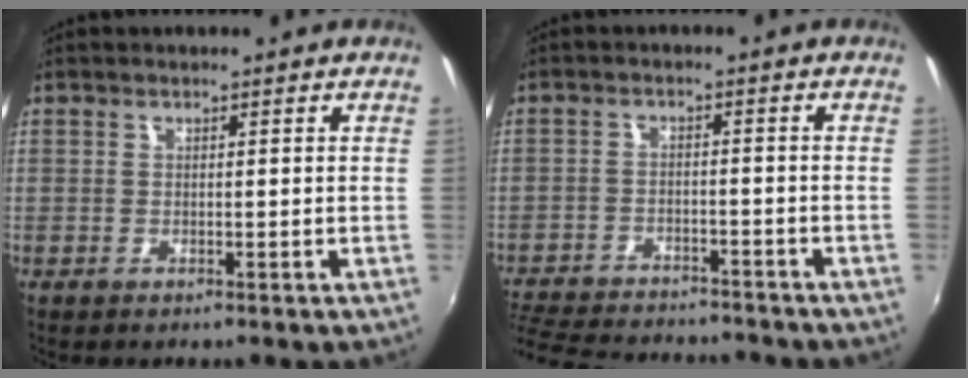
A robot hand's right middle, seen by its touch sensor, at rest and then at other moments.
{"total": 17.0, "force": [-14.8, 5.0, 6.8], "torque": [-0.156, -0.012, -0.218]}